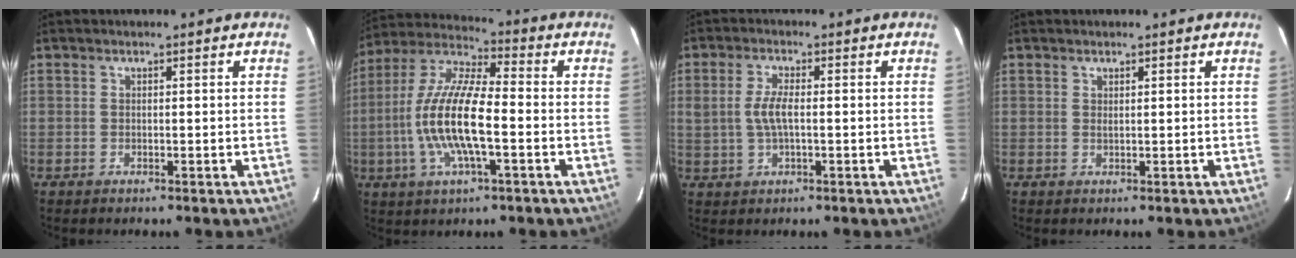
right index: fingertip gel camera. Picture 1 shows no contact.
{"total": 15.3, "force": [-3.1, 4.1, 14.4], "torque": [-0.289, 0.002, -0.066]}
{"total": 4.5, "force": [-0.1, 1.7, 4.1], "torque": [-0.082, 0.001, 0.003]}
{"total": 0.7, "force": [0.6, 0.1, 0.4], "torque": [-0.008, 0.001, 0.010]}